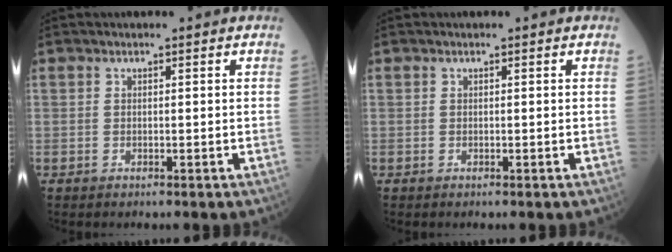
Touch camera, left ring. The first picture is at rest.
{"total": 0.0}